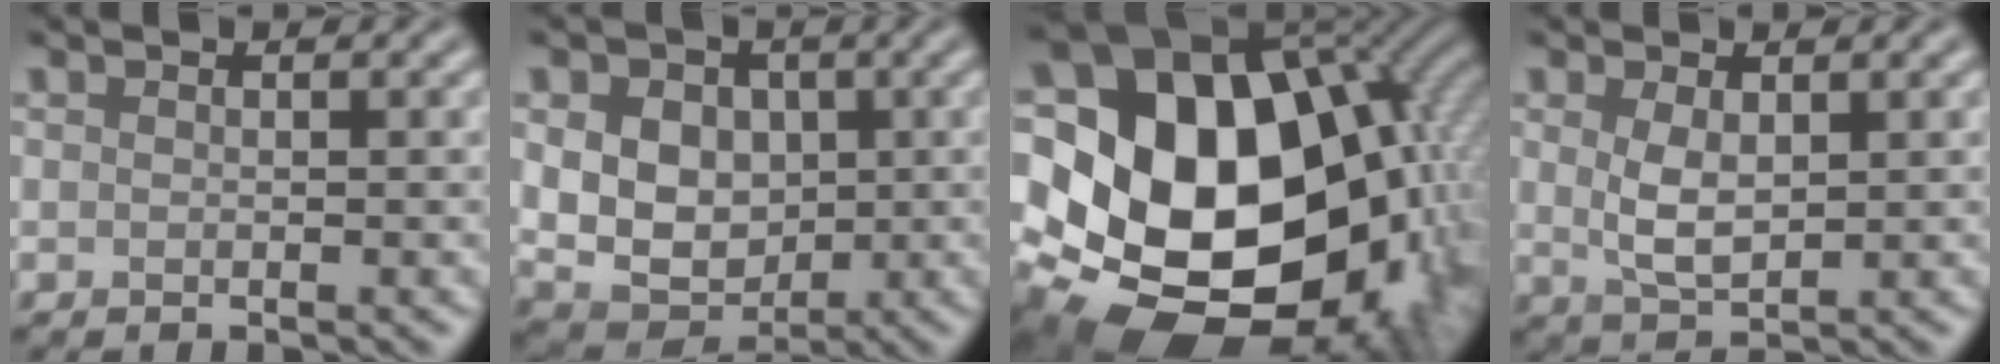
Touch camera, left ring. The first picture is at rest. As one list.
[{"total": 8.8, "force": [1.6, 7.1, 4.9], "torque": [-0.076, 0.017, 0.015]}, {"total": 20.4, "force": [-1.5, 15.0, 13.7], "torque": [-0.237, -0.020, 0.005]}, {"total": 2.9, "force": [0.7, 1.4, 2.4], "torque": [-0.056, -0.004, 0.018]}]